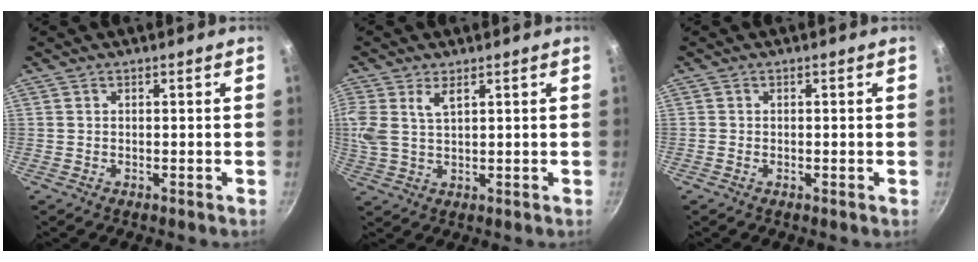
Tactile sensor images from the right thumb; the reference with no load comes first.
{"total": 7.9, "force": [3.4, 4.2, 5.8], "torque": [-0.126, 0.000, 0.068]}
{"total": 0.0}